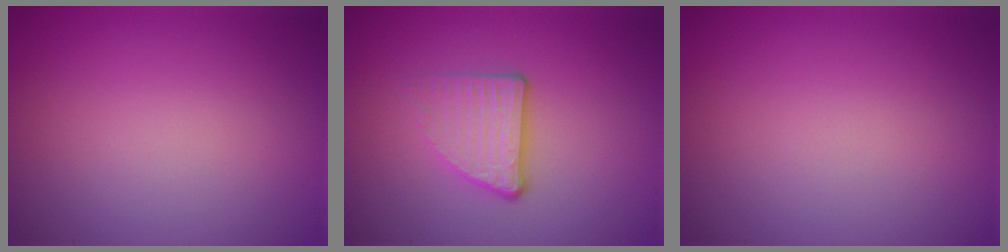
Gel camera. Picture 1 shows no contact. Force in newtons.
{"total": 3.4, "press": 2.2, "slide": 2.6}
{"total": 0.0}